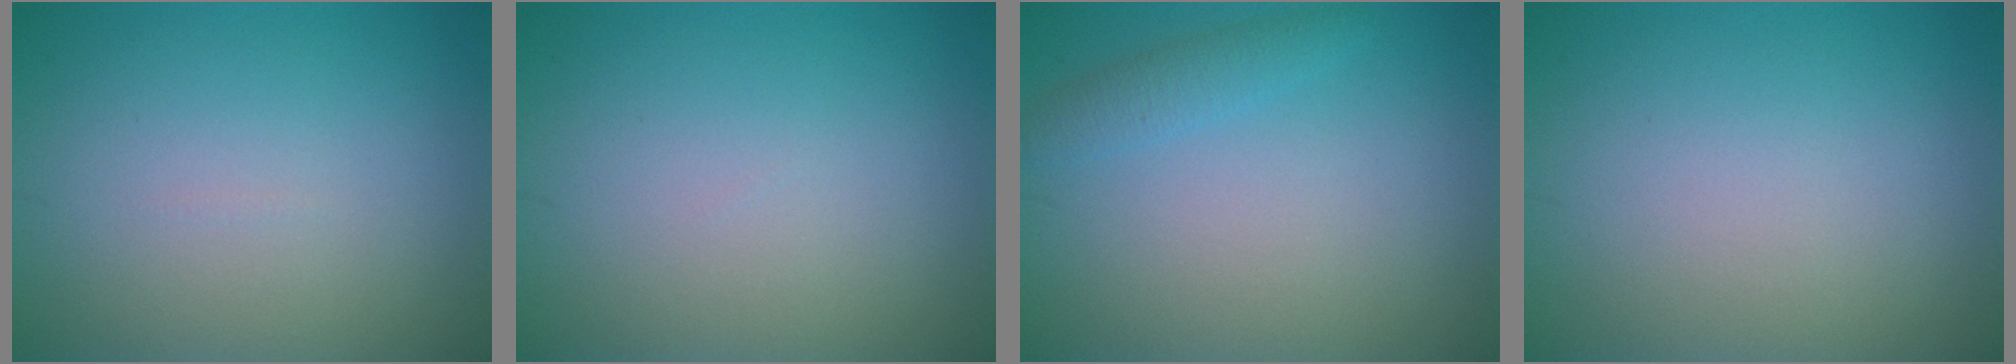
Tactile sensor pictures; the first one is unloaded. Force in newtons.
{"total": 0.0}
{"total": 1.6, "press": 1.6, "slide": 0.1}
{"total": 0.0}